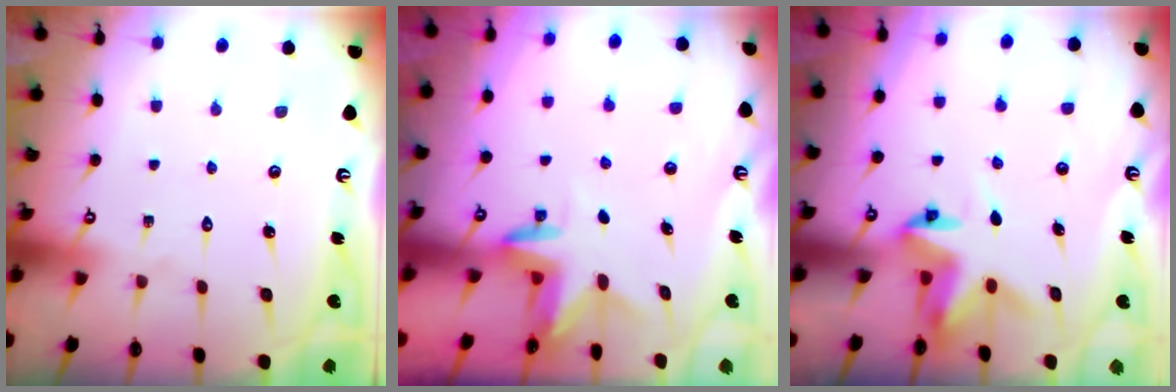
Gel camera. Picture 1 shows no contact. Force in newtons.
{"total": 3.2, "press": 3.2, "slide": 0.3}
{"total": 4.6, "press": 4.6, "slide": 0.2}